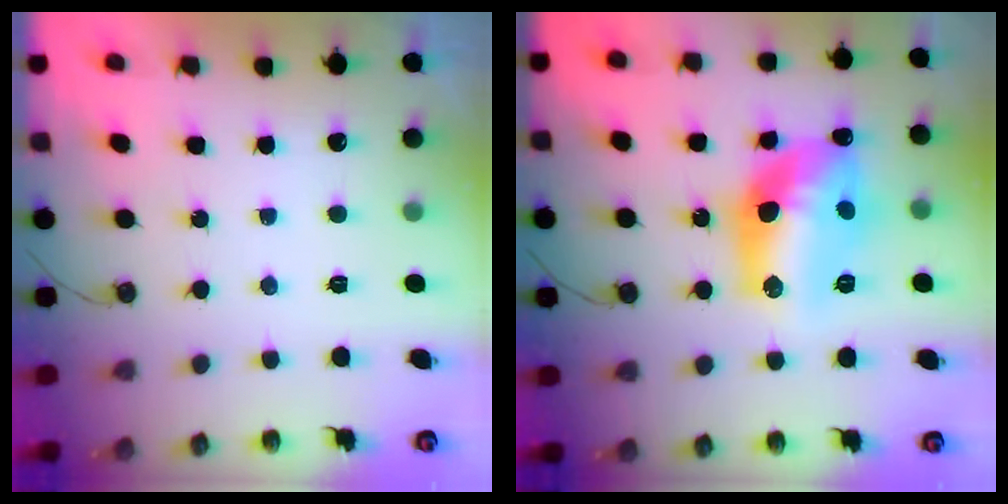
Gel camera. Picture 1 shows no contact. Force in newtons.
{"total": 18.9, "press": 18.4, "slide": 4.2}